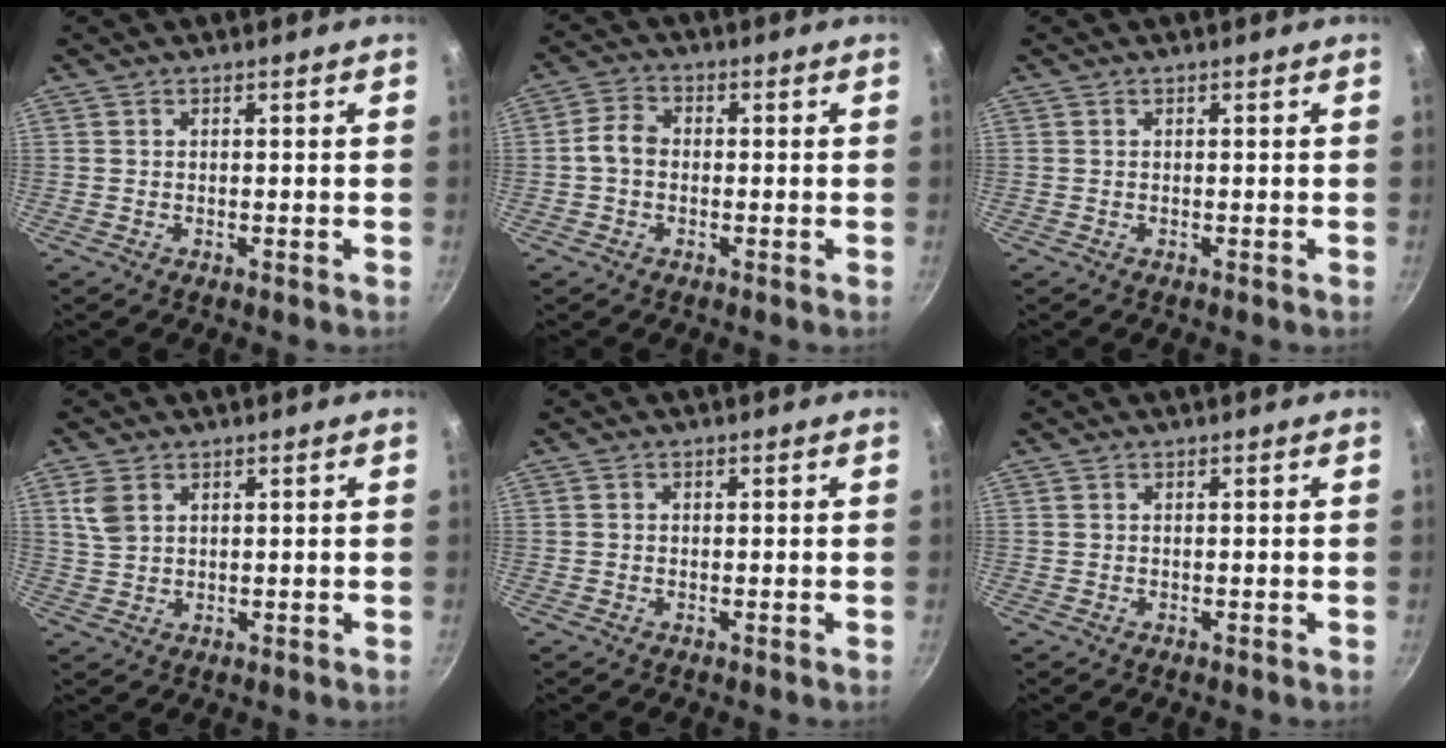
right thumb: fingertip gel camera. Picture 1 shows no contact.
{"total": 4.3, "force": [-0.5, 3.4, 2.7], "torque": [-0.044, 0.017, -0.021]}
{"total": 0.0}
{"total": 4.7, "force": [2.0, 3.2, 2.8], "torque": [-0.057, -0.002, 0.045]}
{"total": 0.6, "force": [0.0, 0.5, 0.2], "torque": [-0.003, 0.004, 0.001]}
{"total": 0.0}